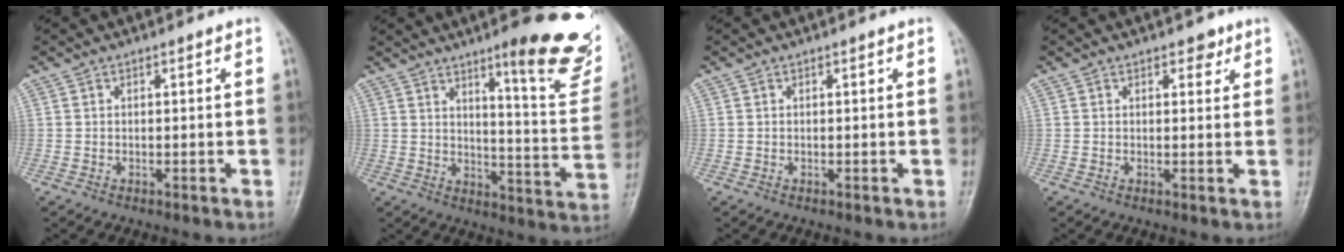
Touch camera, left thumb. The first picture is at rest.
{"total": 19.4, "force": [12.0, 3.7, 14.8], "torque": [-0.144, -0.075, 0.163]}
{"total": 0.0}
{"total": 2.2, "force": [1.4, 1.3, 1.1], "torque": [0.001, -0.006, 0.016]}